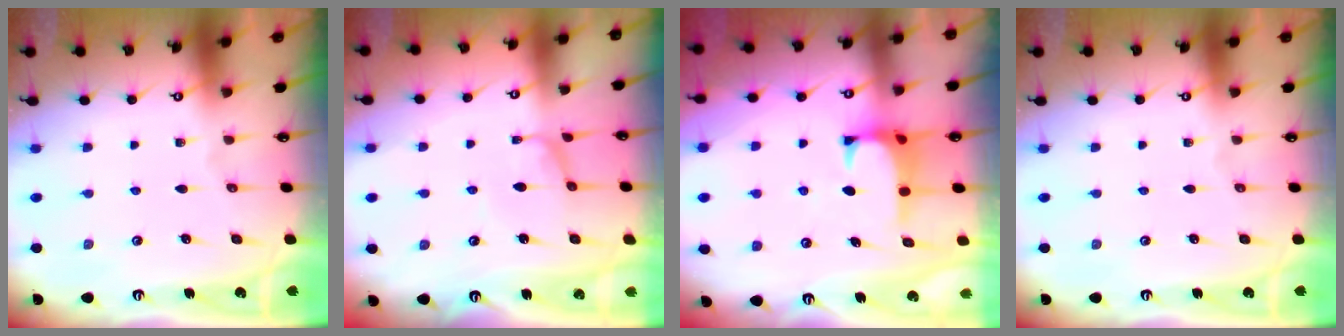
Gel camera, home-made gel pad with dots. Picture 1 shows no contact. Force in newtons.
{"total": 0.0}
{"total": 0.7, "press": 0.0, "slide": 0.7}
{"total": 0.0}